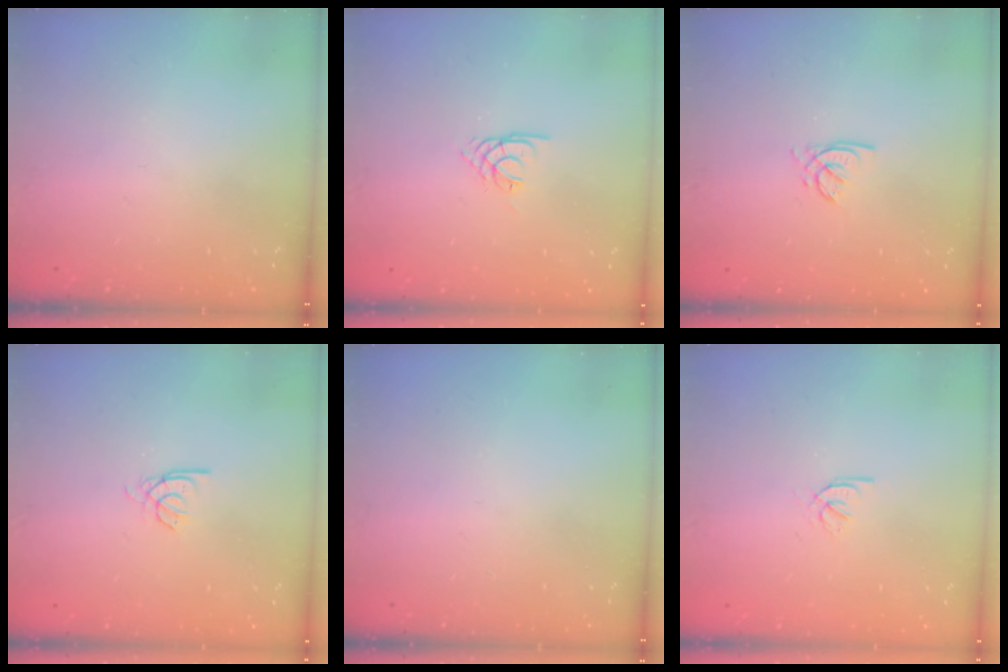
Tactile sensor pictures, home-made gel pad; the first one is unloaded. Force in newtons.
{"total": 1.7, "press": 1.7, "slide": 0.4}
{"total": 2.6, "press": 2.6, "slide": 0.2}
{"total": 2.0, "press": 1.9, "slide": 0.4}
{"total": 0.0}
{"total": 2.2, "press": 2.2, "slide": 0.2}